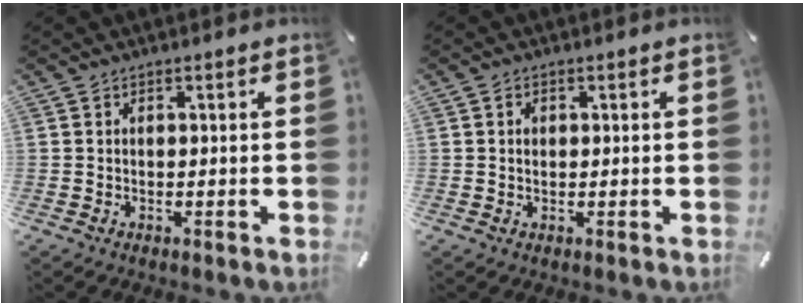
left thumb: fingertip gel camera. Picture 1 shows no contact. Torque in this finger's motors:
{"motor_torque": [-0.09, -0.47, 0.04, 0.07, -0.03]}